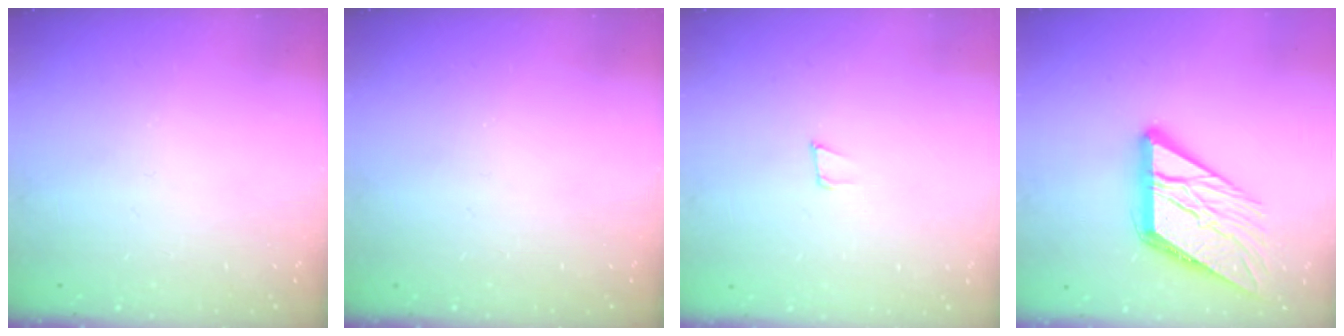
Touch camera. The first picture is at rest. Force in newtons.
{"total": 0.0}
{"total": 4.9, "press": 4.7, "slide": 1.0}
{"total": 16.2, "press": 16.1, "slide": 1.8}